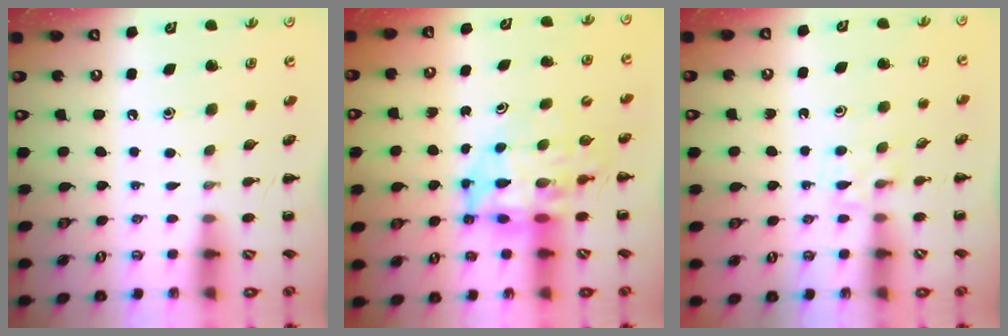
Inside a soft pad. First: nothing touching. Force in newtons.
{"total": 6.8, "press": 6.4, "slide": 2.3}
{"total": 4.6, "press": 4.3, "slide": 1.6}